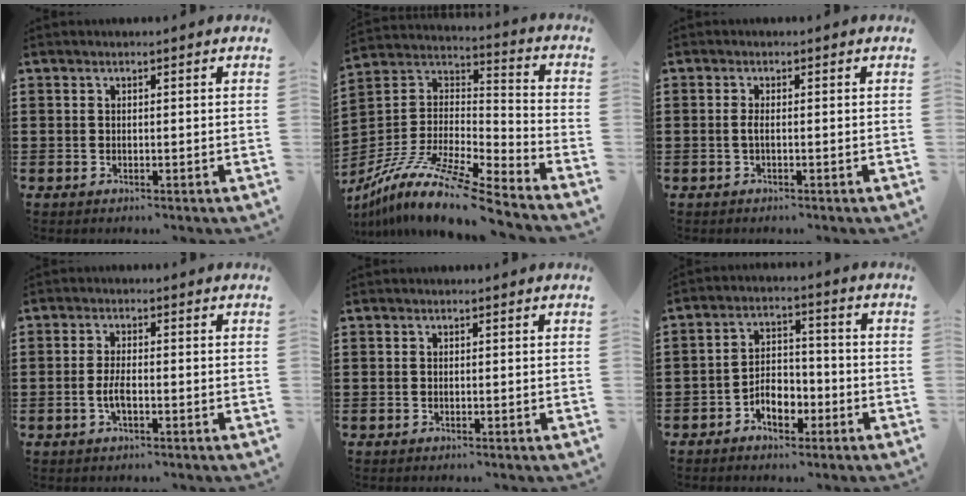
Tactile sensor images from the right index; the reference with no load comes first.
{"total": 13.0, "force": [-10.4, 1.3, 7.8], "torque": [-0.153, 0.010, -0.201]}
{"total": 1.3, "force": [-0.4, 0.2, 1.2], "torque": [-0.039, -0.007, -0.013]}
{"total": 3.0, "force": [-0.8, 0.9, 2.8], "torque": [-0.065, -0.003, -0.020]}
{"total": 0.0}
{"total": 5.7, "force": [-3.0, 3.3, 3.5], "torque": [-0.052, 0.012, -0.056]}